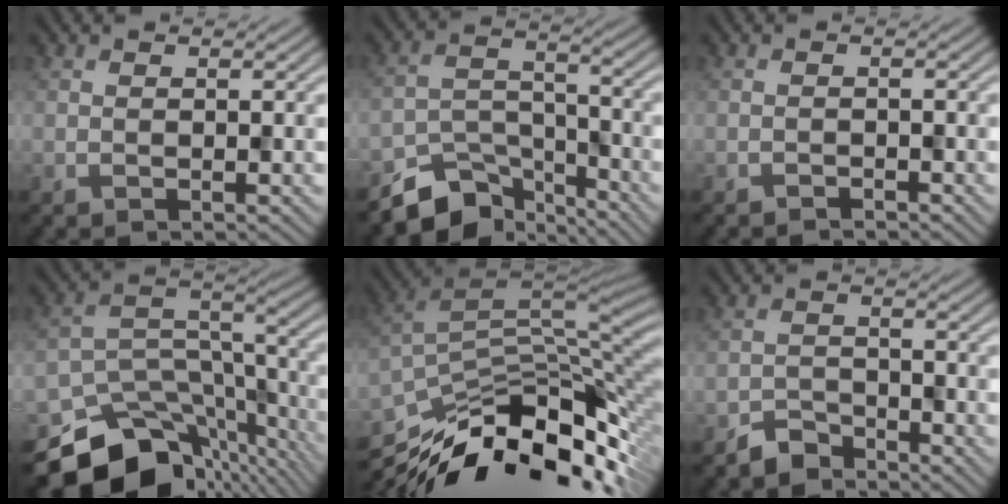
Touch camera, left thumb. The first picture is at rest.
{"total": 8.8, "force": [-6.8, 4.1, 3.7], "torque": [-0.064, -0.009, -0.132]}
{"total": 0.9, "force": [-0.9, 0.1, 0.2], "torque": [0.000, 0.000, -0.018]}
{"total": 15.2, "force": [-11.0, 8.1, 6.6], "torque": [-0.145, -0.023, -0.154]}
{"total": 15.4, "force": [-9.0, 6.3, 10.7], "torque": [-0.213, -0.025, -0.148]}
{"total": 3.2, "force": [-2.9, 1.1, 0.7], "torque": [-0.008, 0.004, -0.063]}